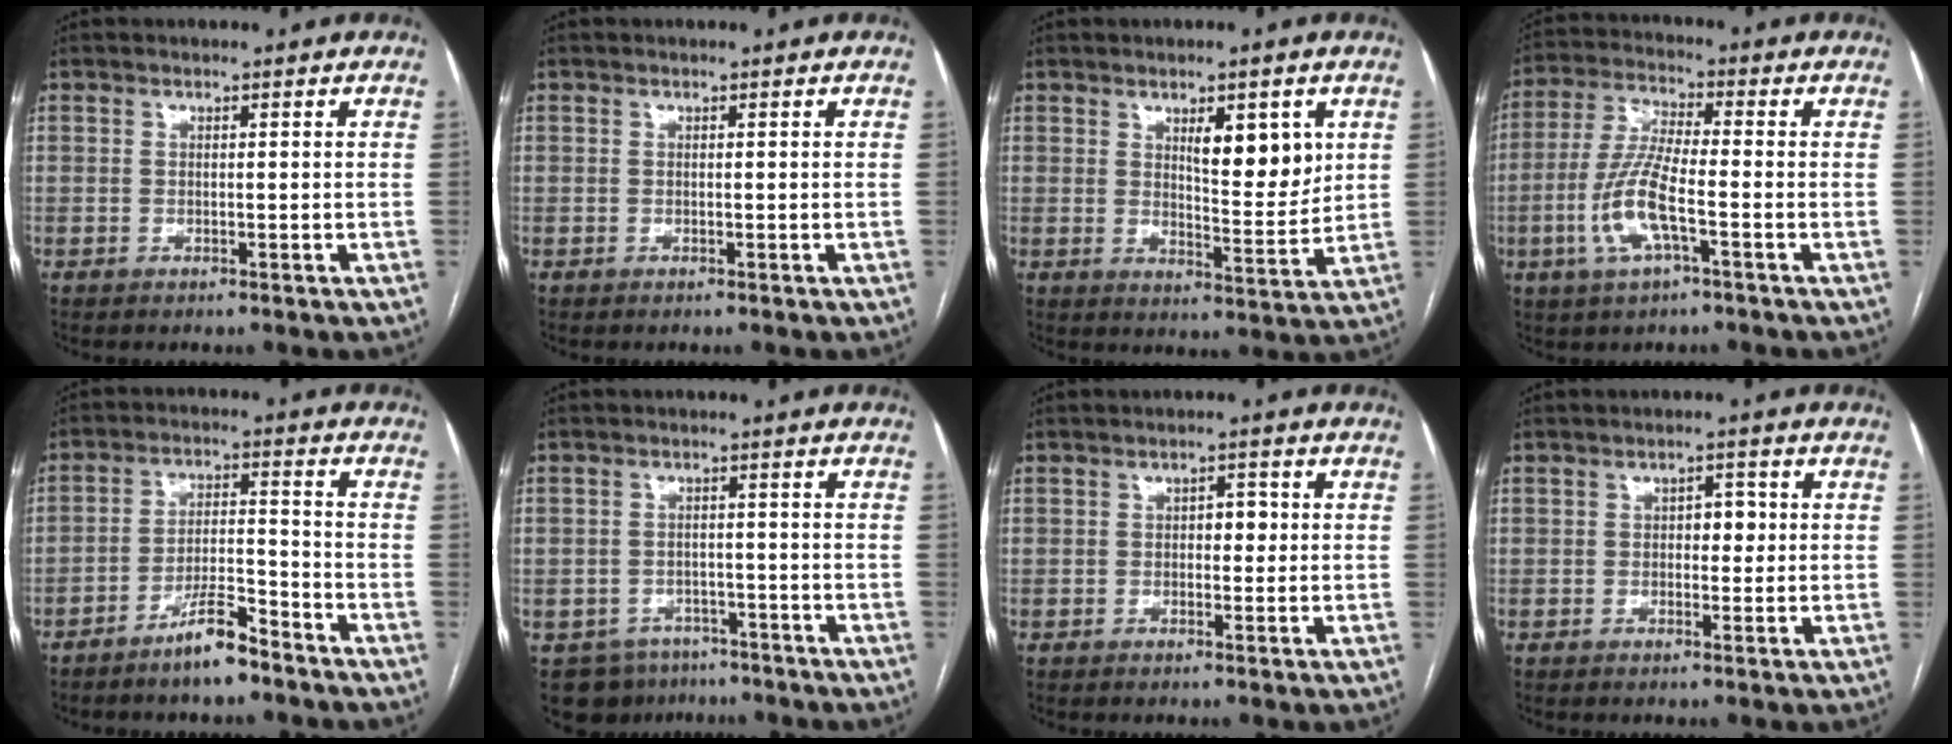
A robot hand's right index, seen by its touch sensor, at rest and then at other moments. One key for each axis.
{"total": 0.0}
{"total": 7.7, "fx": 3.1, "fy": 2.3, "fz": 6.7, "tx": -0.100, "ty": -0.009, "tz": 0.049}
{"total": 9.4, "fx": -3.1, "fy": 1.7, "fz": 8.7, "tx": -0.189, "ty": -0.003, "tz": -0.064}
{"total": 7.1, "fx": -5.6, "fy": 1.0, "fz": 4.3, "tx": -0.080, "ty": 0.000, "tz": -0.103}
{"total": 7.5, "fx": -4.8, "fy": 5.6, "fz": 0.8, "tx": -0.013, "ty": 0.008, "tz": -0.062}
{"total": 2.5, "fx": 0.2, "fy": 1.4, "fz": 2.0, "tx": -0.027, "ty": 0.010, "tz": 0.003}
{"total": 2.9, "fx": 0.3, "fy": 1.7, "fz": 2.3, "tx": -0.031, "ty": 0.010, "tz": 0.005}